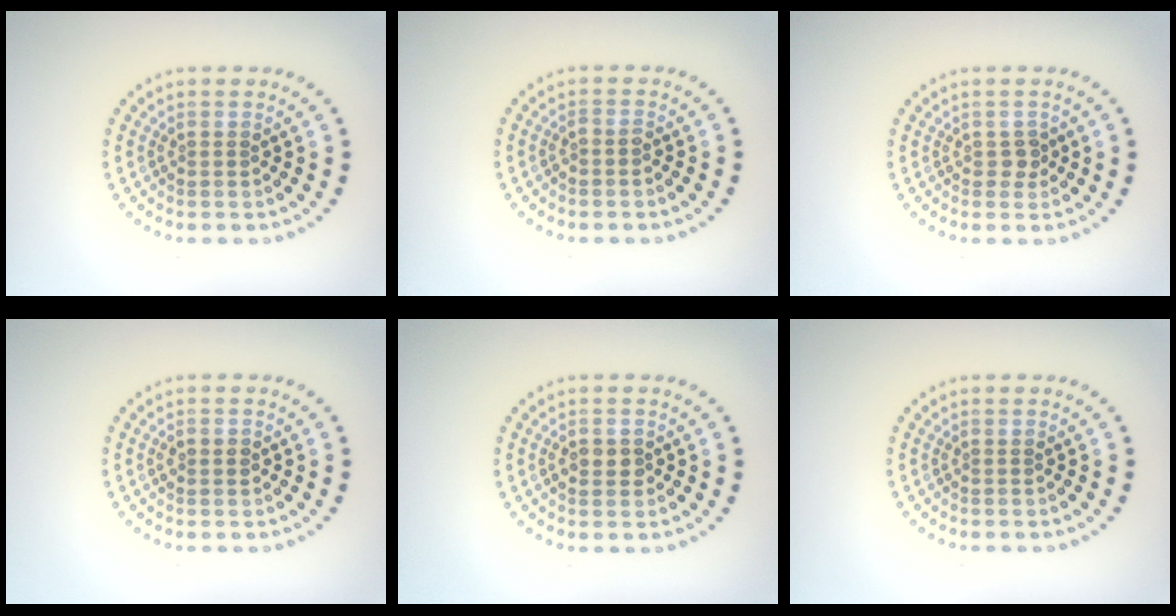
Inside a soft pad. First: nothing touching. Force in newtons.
{"total": 0.6, "press": 0.5, "slide": 0.4}
{"total": 1.1, "press": 1.0, "slide": 0.5}
{"total": 1.3, "press": 1.3, "slide": 0.1}
{"total": 1.8, "press": 1.7, "slide": 0.3}
{"total": 0.0}